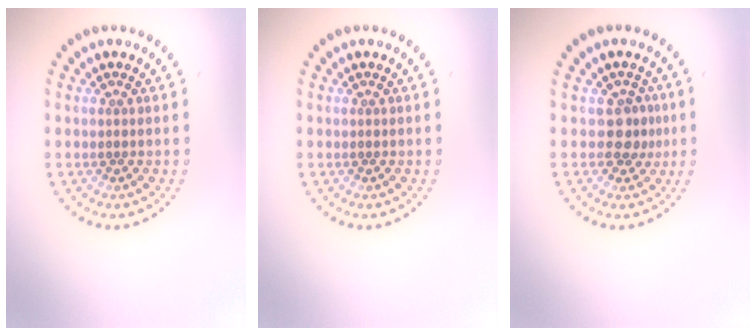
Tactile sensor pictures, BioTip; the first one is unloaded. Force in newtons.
{"total": 0.0}
{"total": 2.0, "press": 1.7, "slide": 1.1}